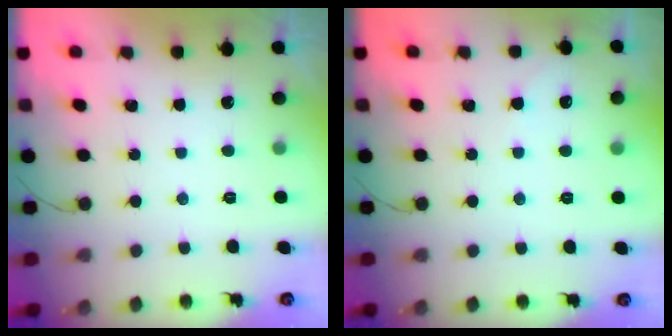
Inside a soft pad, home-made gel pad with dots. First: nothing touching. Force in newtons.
{"total": 2.9, "press": 2.9, "slide": 0.4}